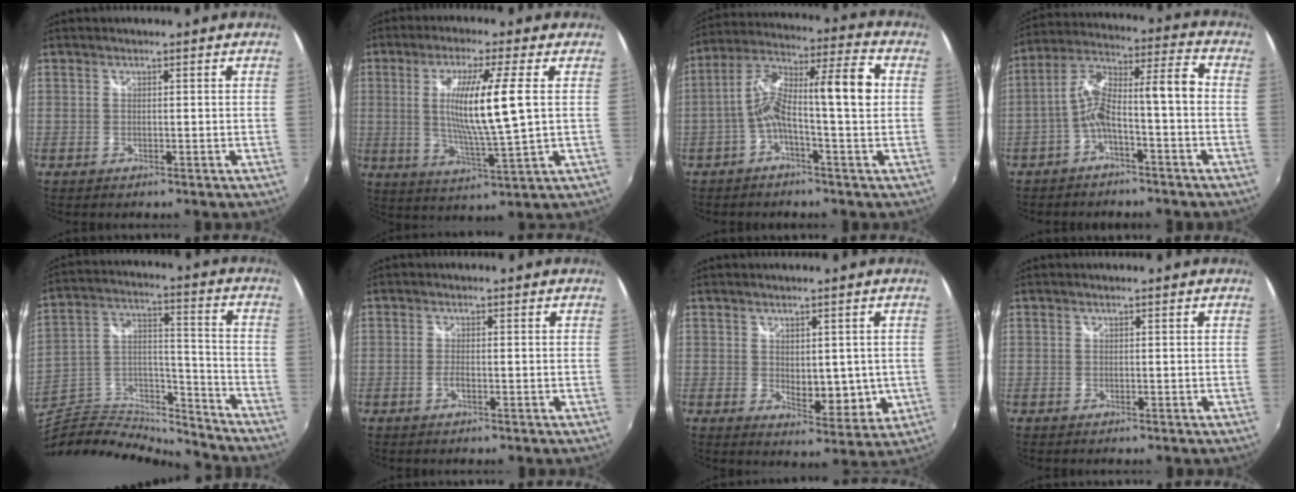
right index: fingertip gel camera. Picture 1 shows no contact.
{"total": 11.4, "force": [1.4, -0.6, 11.3], "torque": [-0.206, -0.016, 0.029]}
{"total": 12.2, "force": [-0.9, 1.6, 12.1], "torque": [-0.221, 0.023, -0.022]}
{"total": 10.1, "force": [-3.0, 1.9, 9.5], "torque": [-0.184, 0.026, -0.049]}
{"total": 19.2, "force": [-17.1, 5.8, 6.6], "torque": [-0.140, 0.028, -0.297]}
{"total": 1.0, "force": [-0.7, 0.0, 0.7], "torque": [-0.017, 0.000, -0.014]}
{"total": 6.7, "force": [0.2, 3.9, 5.5], "torque": [-0.078, -0.017, 0.013]}
{"total": 0.0}